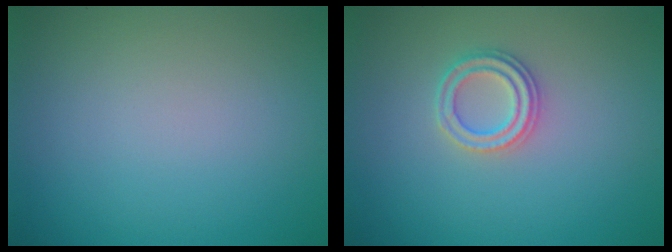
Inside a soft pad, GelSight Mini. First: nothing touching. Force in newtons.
{"total": 2.3, "press": 2.2, "slide": 0.5}